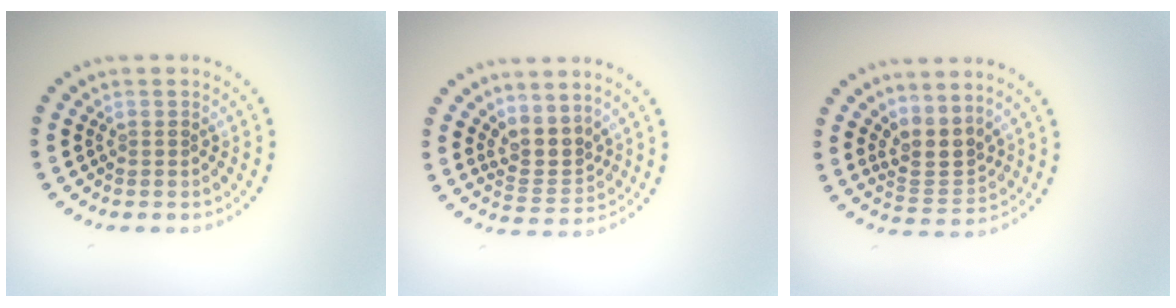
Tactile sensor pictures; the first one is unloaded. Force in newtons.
{"total": 2.8, "press": 2.1, "slide": 1.9}
{"total": 2.9, "press": 2.3, "slide": 1.9}